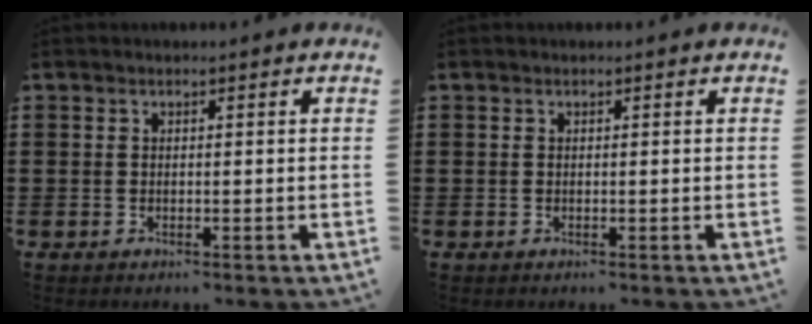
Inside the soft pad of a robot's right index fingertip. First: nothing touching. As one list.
[{"total": 0.0}]